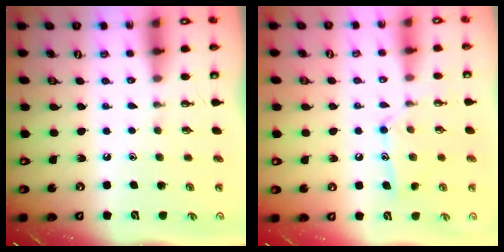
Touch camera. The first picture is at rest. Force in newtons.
{"total": 11.7, "press": 11.7, "slide": 0.9}